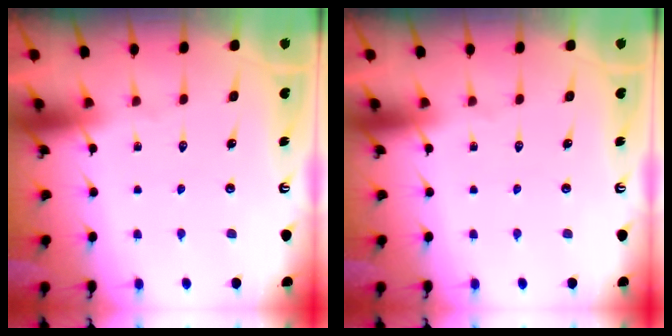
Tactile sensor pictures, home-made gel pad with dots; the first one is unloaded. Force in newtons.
{"total": 0.0}